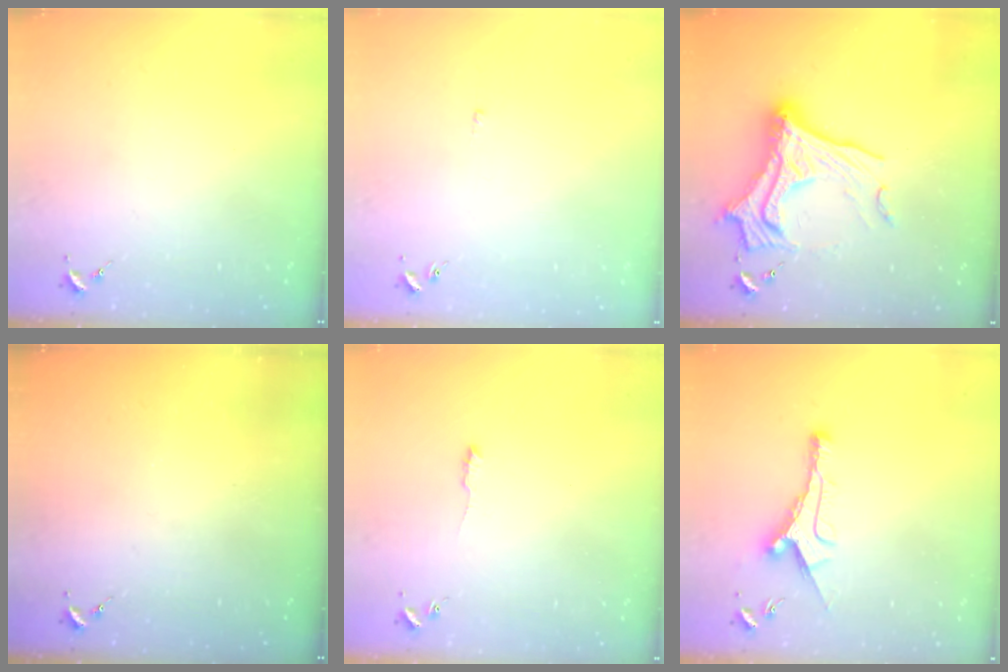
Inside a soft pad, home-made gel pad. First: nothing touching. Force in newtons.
{"total": 2.0, "press": 1.9, "slide": 0.4}
{"total": 22.2, "press": 22.1, "slide": 2.7}
{"total": 0.0}
{"total": 3.7, "press": 3.6, "slide": 0.5}
{"total": 10.6, "press": 10.6, "slide": 0.3}